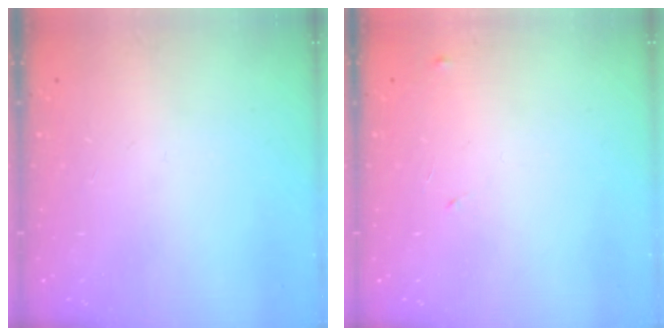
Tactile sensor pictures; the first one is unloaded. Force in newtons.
{"total": 8.1, "press": 8.1, "slide": 0.6}